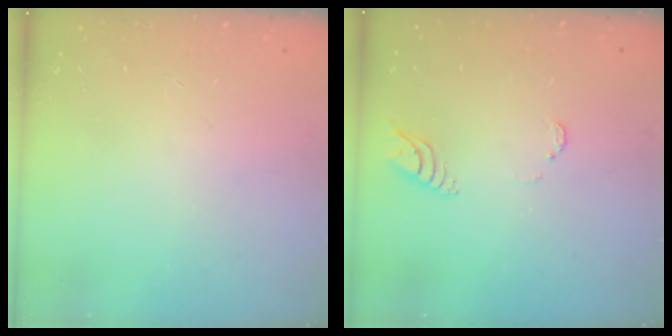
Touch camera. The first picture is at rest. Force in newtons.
{"total": 4.1, "press": 4.1, "slide": 0.4}